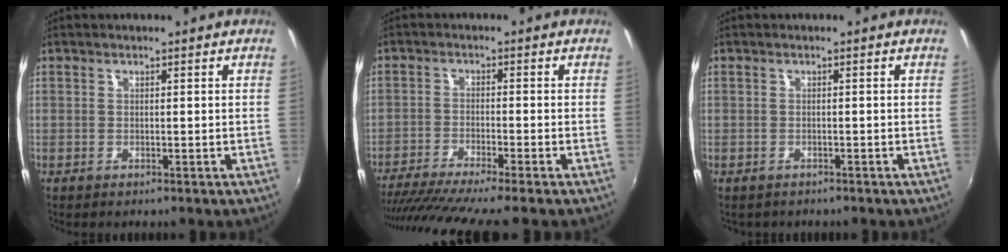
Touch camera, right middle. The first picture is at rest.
{"total": 10.8, "force": [-9.3, -1.3, 5.4], "torque": [-0.113, -0.033, -0.152]}
{"total": 1.1, "force": [-0.9, 0.6, 0.2], "torque": [-0.009, 0.000, -0.011]}